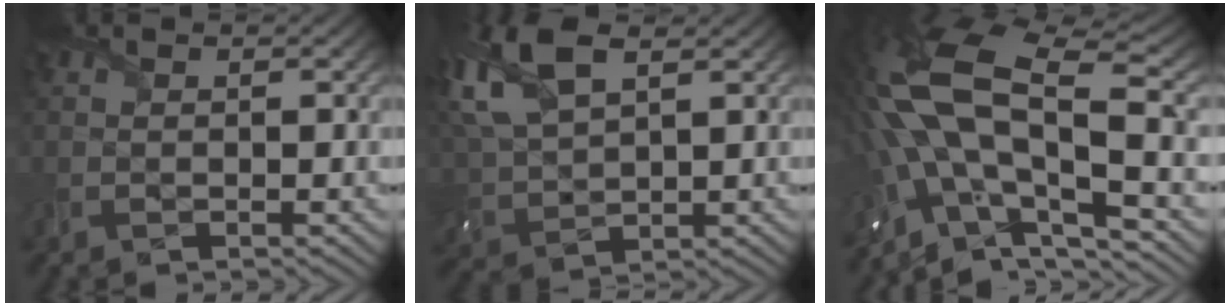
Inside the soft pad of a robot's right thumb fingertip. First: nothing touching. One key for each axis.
{"total": 12.5, "fx": 6.0, "fy": 6.3, "fz": 9.0, "tx": -0.242, "ty": 0.013, "tz": 0.118}
{"total": 17.1, "fx": -2.3, "fy": 7.9, "fz": 14.9, "tx": -0.320, "ty": -0.012, "tz": -0.037}